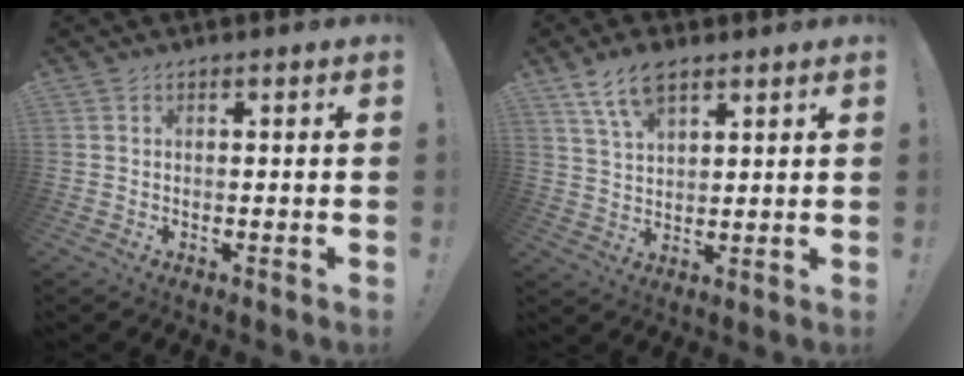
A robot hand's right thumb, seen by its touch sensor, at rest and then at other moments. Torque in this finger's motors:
{"motor_torque": [-0.18, 0.44, 0.79, 0.64, 0.31]}